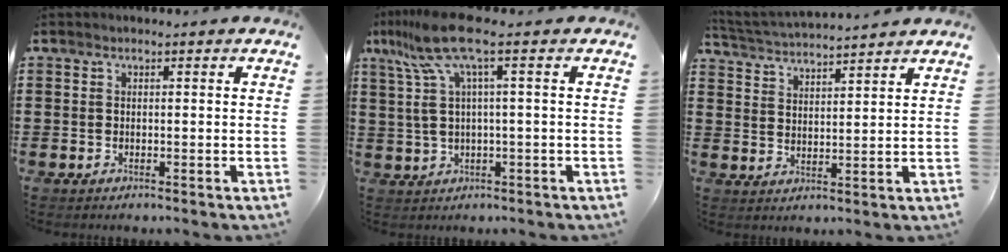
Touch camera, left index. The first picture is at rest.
{"total": 8.6, "force": [3.1, 0.9, 8.0], "torque": [-0.196, -0.022, 0.042]}
{"total": 3.5, "force": [3.4, -0.5, 0.2], "torque": [-0.021, -0.022, 0.057]}